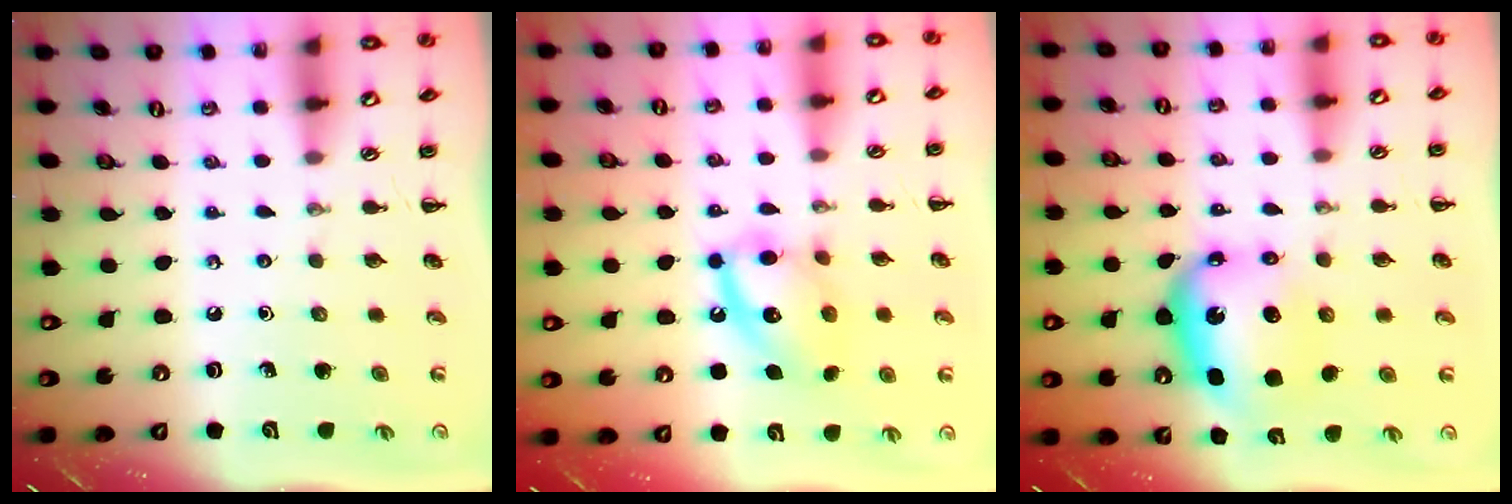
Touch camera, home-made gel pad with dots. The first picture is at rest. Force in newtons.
{"total": 13.2, "press": 13.1, "slide": 1.3}
{"total": 8.1, "press": 7.9, "slide": 1.8}